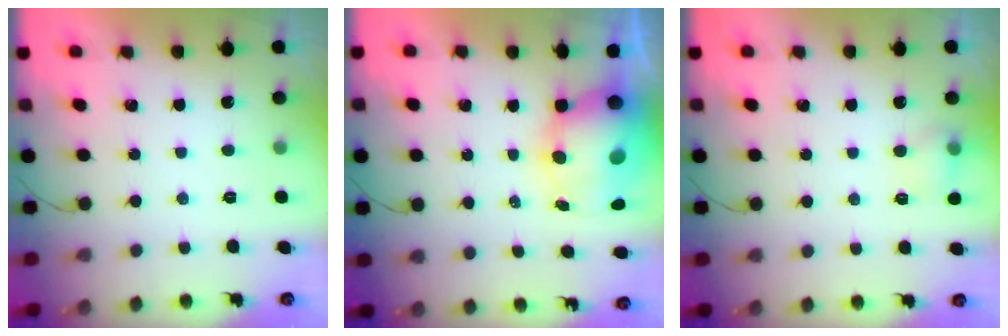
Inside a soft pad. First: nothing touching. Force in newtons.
{"total": 11.8, "press": 11.3, "slide": 3.2}
{"total": 6.0, "press": 5.9, "slide": 0.9}